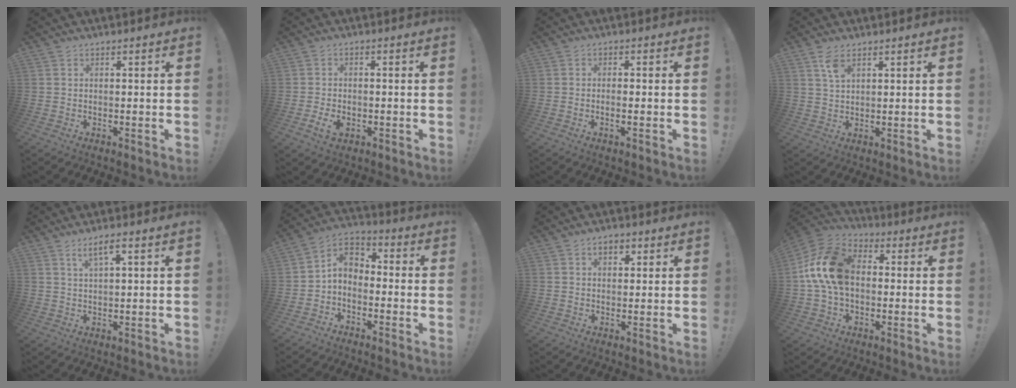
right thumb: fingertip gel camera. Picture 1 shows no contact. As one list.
[{"total": 4.7, "force": [-2.1, 2.6, 3.2], "torque": [-0.064, 0.002, -0.040]}, {"total": 2.1, "force": [-0.8, 0.3, 2.0], "torque": [-0.033, -0.001, -0.016]}, {"total": 4.6, "force": [2.7, 2.2, 3.1], "torque": [-0.058, -0.008, 0.048]}, {"total": 4.2, "force": [1.7, 0.7, 3.7], "torque": [-0.074, 0.004, 0.028]}, {"total": 6.4, "force": [-1.9, 5.1, 3.4], "torque": [-0.061, 0.019, -0.031]}, {"total": 3.2, "force": [1.1, 2.1, 2.2], "torque": [-0.032, 0.003, 0.016]}, {"total": 17.8, "force": [1.1, 11.9, 13.1], "torque": [-0.234, 0.025, 0.025]}]